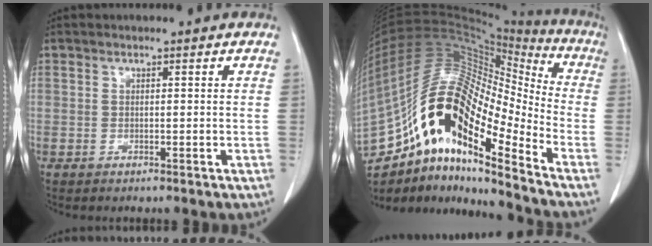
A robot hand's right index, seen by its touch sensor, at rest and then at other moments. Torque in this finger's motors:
{"motor_torque": [1.65, -0.49, 1.05, 0.21]}